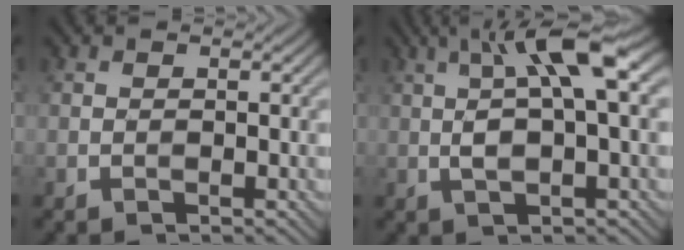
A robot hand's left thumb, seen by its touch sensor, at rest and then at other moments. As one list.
[{"total": 9.8, "force": [2.3, 3.1, 9.0], "torque": [-0.163, 0.018, 0.032]}]